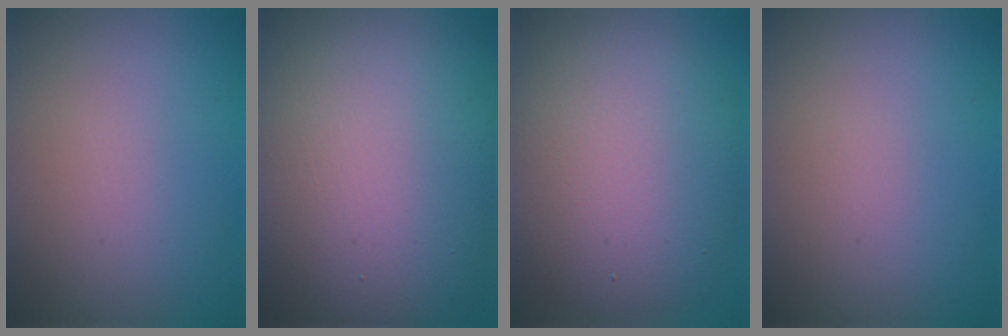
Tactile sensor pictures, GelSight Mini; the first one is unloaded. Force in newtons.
{"total": 17.9, "press": 17.8, "slide": 1.3}
{"total": 10.2, "press": 10.1, "slide": 1.0}
{"total": 0.0}